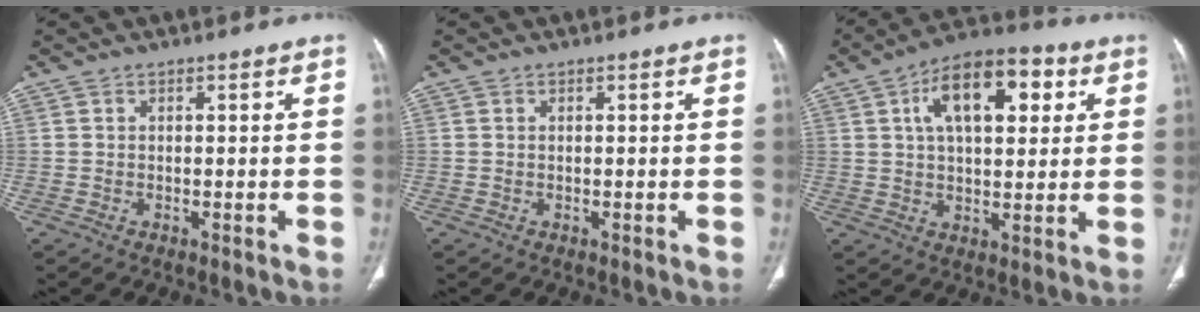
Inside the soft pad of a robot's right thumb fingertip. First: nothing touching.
{"total": 0.0}
{"total": 15.6, "force": [5.2, 8.0, 12.4], "torque": [-0.170, 0.010, 0.078]}